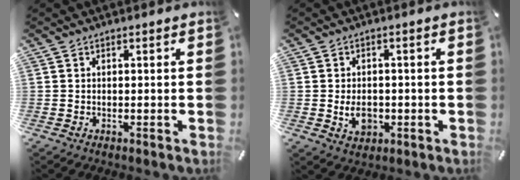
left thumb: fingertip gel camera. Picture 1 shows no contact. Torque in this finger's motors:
{"motor_torque": [0.08, 0.19, 0.33, 0.28, 0.06]}